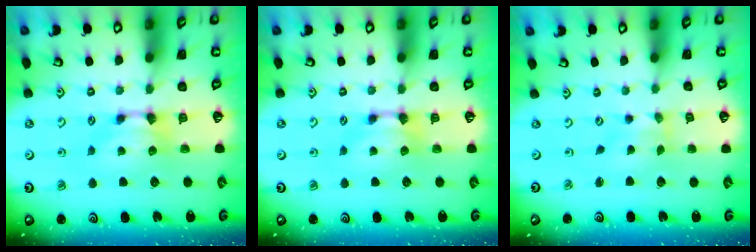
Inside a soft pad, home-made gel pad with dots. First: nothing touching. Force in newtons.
{"total": 0.0}
{"total": 2.7, "press": 2.5, "slide": 1.0}